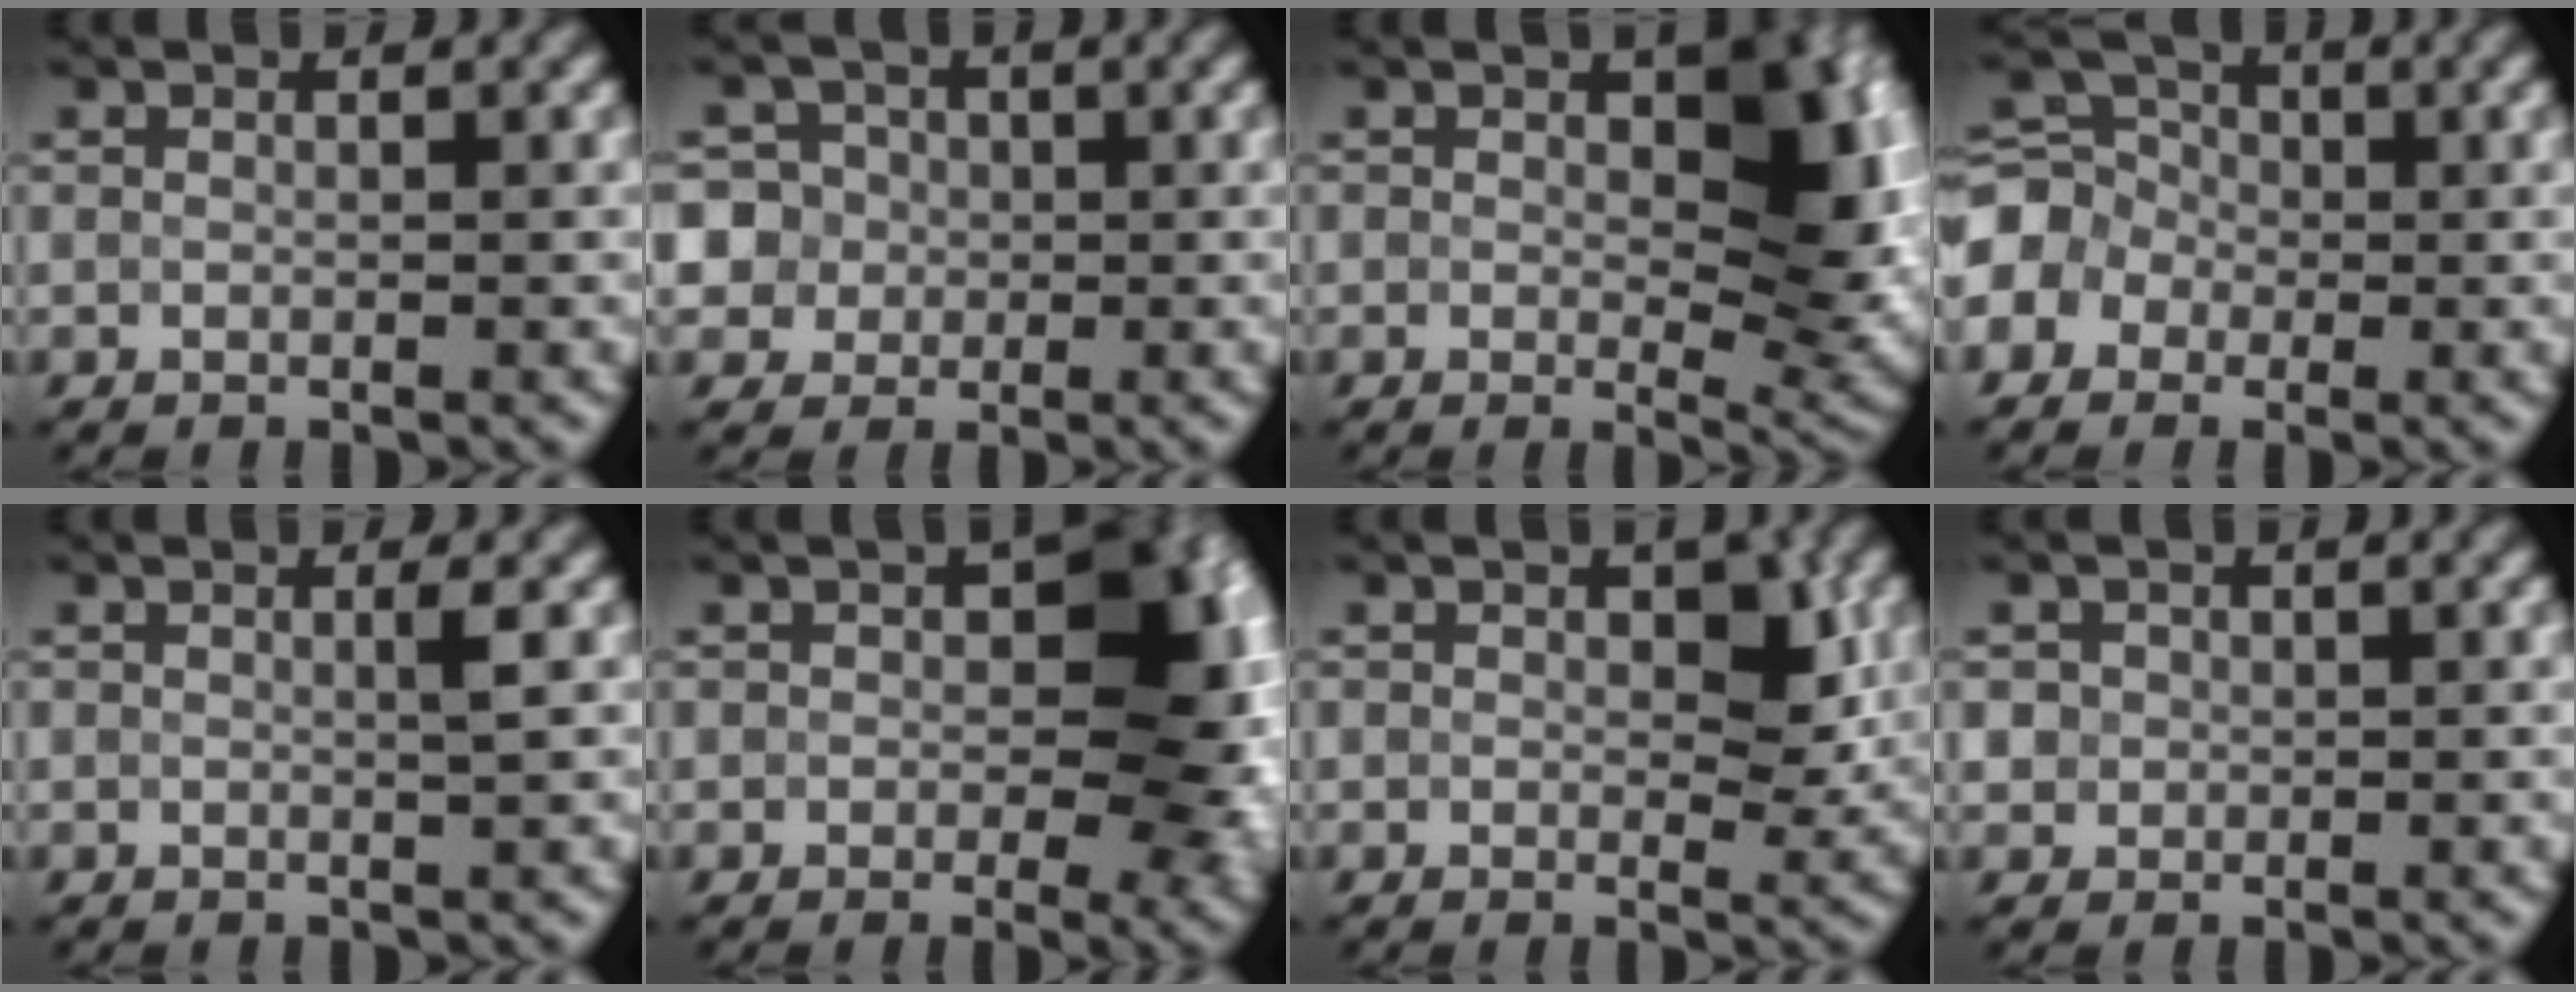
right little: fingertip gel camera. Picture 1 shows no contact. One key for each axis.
{"total": 7.7, "fx": 0.8, "fy": 7.4, "fz": 2.1, "tx": -0.055, "ty": 0.031, "tz": -0.004}
{"total": 9.1, "fx": 1.3, "fy": 5.0, "fz": 7.5, "tx": -0.087, "ty": -0.003, "tz": 0.018}
{"total": 4.9, "fx": -1.3, "fy": 4.2, "fz": 2.0, "tx": -0.030, "ty": 0.015, "tz": -0.043}
{"total": 0.8, "fx": 0.2, "fy": -0.2, "fz": 0.7, "tx": -0.015, "ty": 0.000, "tz": 0.002}
{"total": 11.7, "fx": 0.7, "fy": 7.3, "fz": 9.1, "tx": -0.082, "ty": 0.006, "tz": 0.007}
{"total": 3.7, "fx": 0.5, "fy": 2.2, "fz": 2.9, "tx": -0.034, "ty": -0.003, "tz": 0.002}
{"total": 1.8, "fx": 0.4, "fy": 1.7, "fz": 0.3, "tx": 0.006, "ty": 0.005, "tz": 0.004}